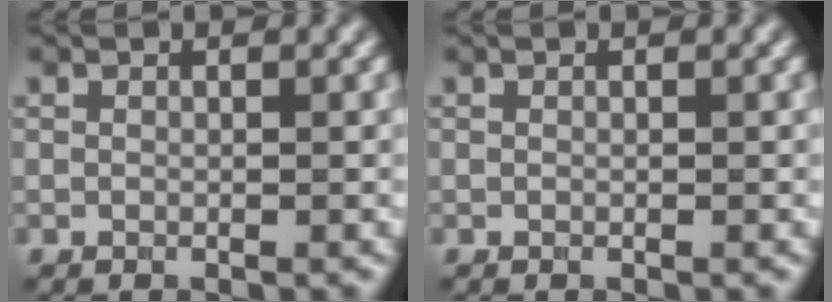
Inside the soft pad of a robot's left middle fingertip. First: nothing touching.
{"total": 0.0}